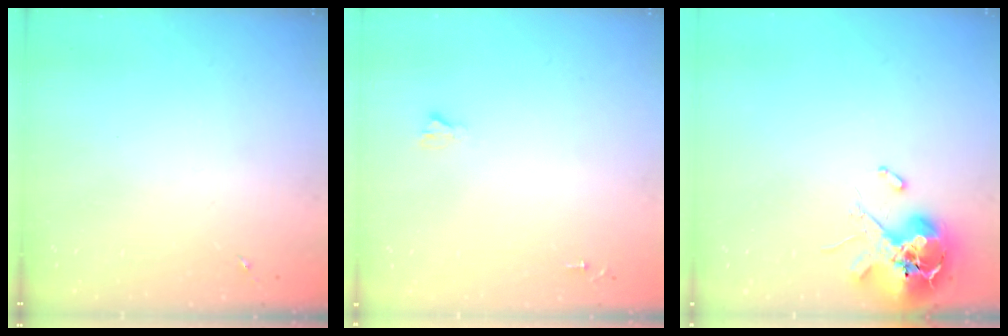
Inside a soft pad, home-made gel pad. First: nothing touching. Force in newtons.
{"total": 1.8, "press": 1.8, "slide": 0.1}
{"total": 12.4, "press": 12.3, "slide": 1.9}